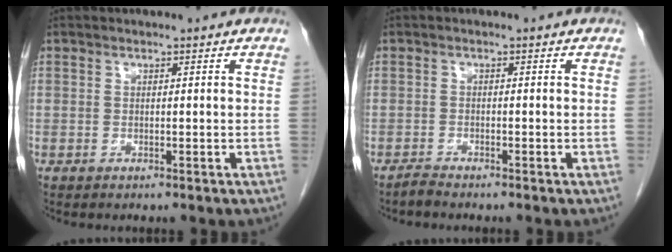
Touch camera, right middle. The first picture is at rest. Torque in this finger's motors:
{"motor_torque": [0.22, -0.08, -0.01, 0.00]}